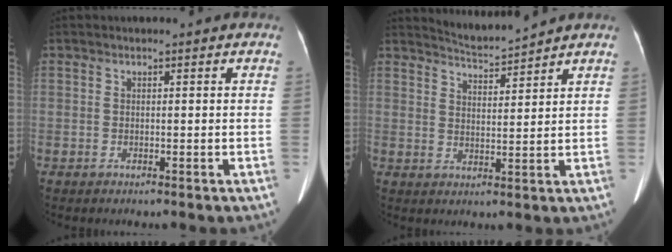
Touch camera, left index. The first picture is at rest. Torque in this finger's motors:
{"motor_torque": [0.56, -1.03, -0.03, 0.01]}